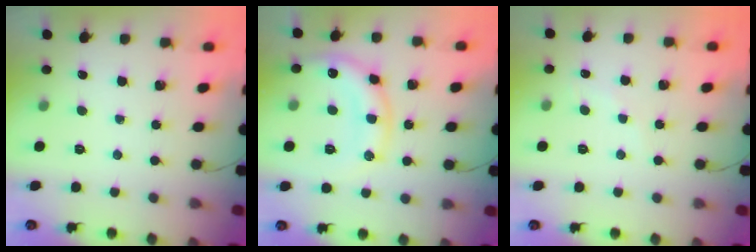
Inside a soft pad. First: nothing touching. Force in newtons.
{"total": 14.3, "press": 14.3, "slide": 1.3}
{"total": 3.5, "press": 3.3, "slide": 1.1}